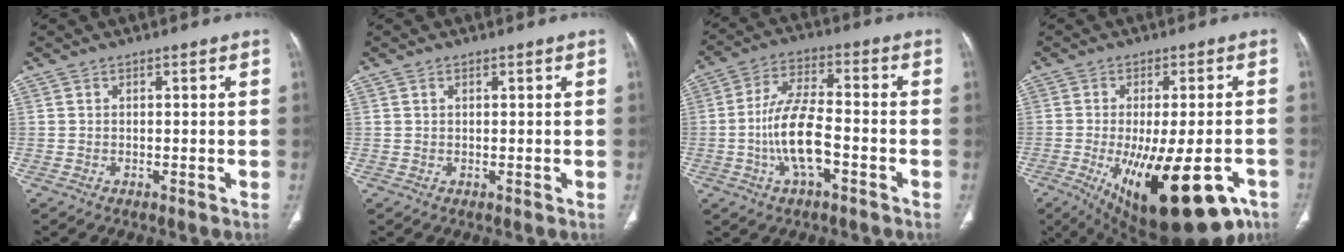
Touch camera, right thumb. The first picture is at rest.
{"total": 0.5, "force": [0.3, 0.3, 0.3], "torque": [-0.008, 0.002, 0.006]}
{"total": 11.4, "force": [-3.2, 4.4, 10.0], "torque": [-0.197, 0.027, -0.063]}
{"total": 23.4, "force": [-10.1, 9.2, 18.9], "torque": [-0.250, -0.012, -0.131]}